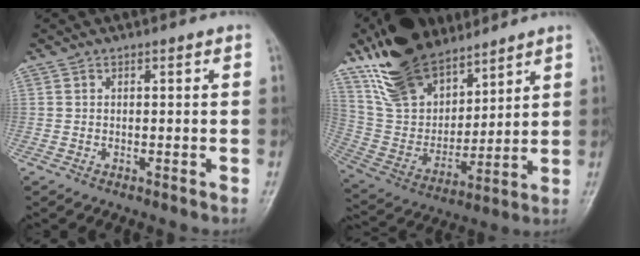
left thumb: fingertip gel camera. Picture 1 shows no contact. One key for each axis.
{"total": 21.4, "fx": 14.8, "fy": 10.8, "fz": 11.2, "tx": -0.159, "ty": -0.058, "tz": 0.280}